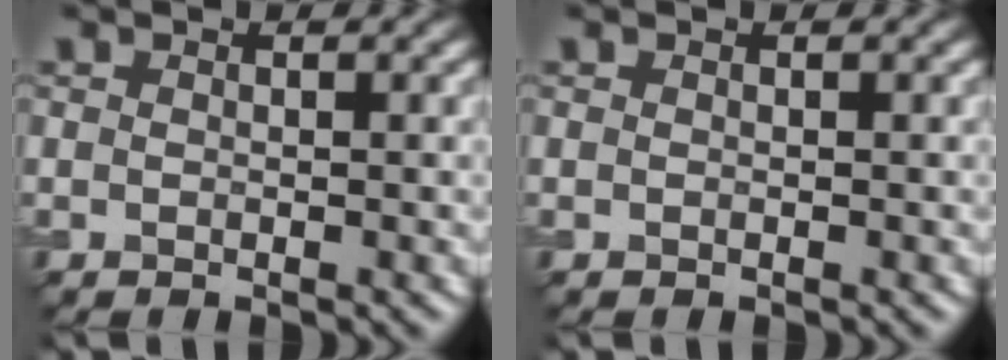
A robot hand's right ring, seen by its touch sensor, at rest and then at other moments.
{"total": 0.0}